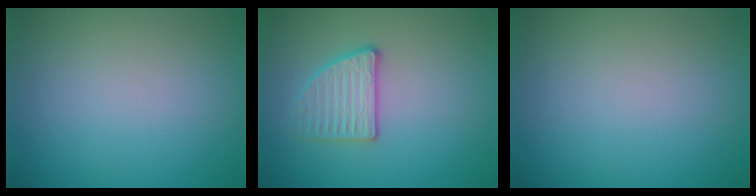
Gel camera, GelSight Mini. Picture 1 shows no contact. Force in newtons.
{"total": 2.8, "press": 2.7, "slide": 0.6}
{"total": 0.0}